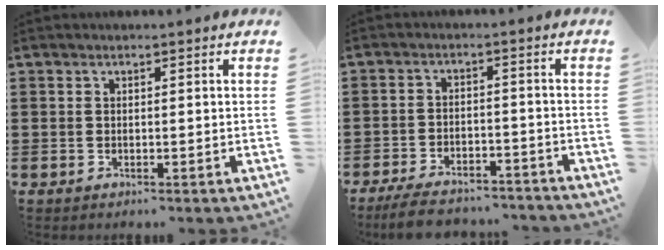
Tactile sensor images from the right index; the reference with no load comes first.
{"total": 5.1, "force": [-4.8, 0.9, 1.5], "torque": [-0.036, 0.003, -0.095]}